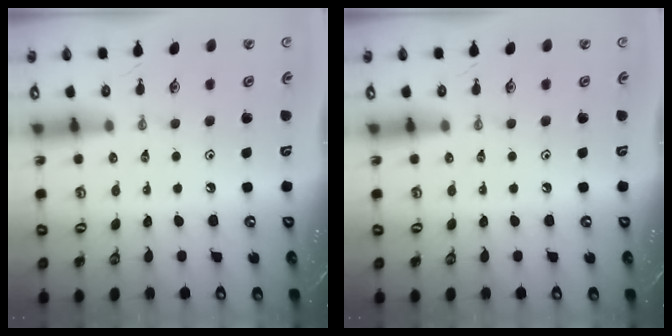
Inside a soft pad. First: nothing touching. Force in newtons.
{"total": 0.0}